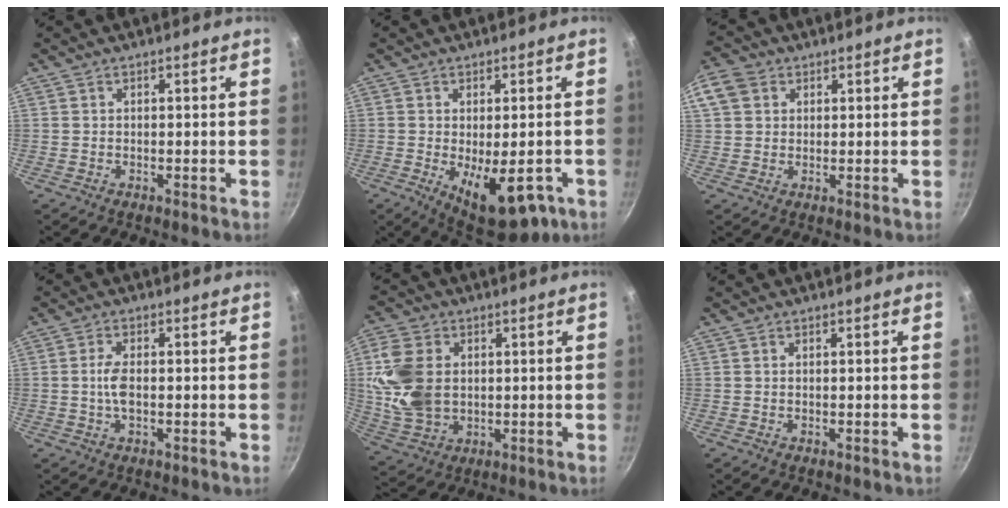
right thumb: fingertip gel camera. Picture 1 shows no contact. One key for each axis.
{"total": 13.4, "fx": -4.7, "fy": 6.1, "fz": 11.0, "tx": -0.120, "ty": -0.008, "tz": -0.048}
{"total": 7.4, "fx": 2.5, "fy": 5.9, "fz": 3.5, "tx": -0.059, "ty": 0.006, "tz": 0.036}
{"total": 4.1, "fx": -0.3, "fy": 1.9, "fz": 3.7, "tx": -0.077, "ty": 0.002, "tz": -0.012}
{"total": 13.0, "fx": 1.4, "fy": 9.6, "fz": 8.7, "tx": -0.157, "ty": -0.006, "tz": 0.037}
{"total": 0.0}